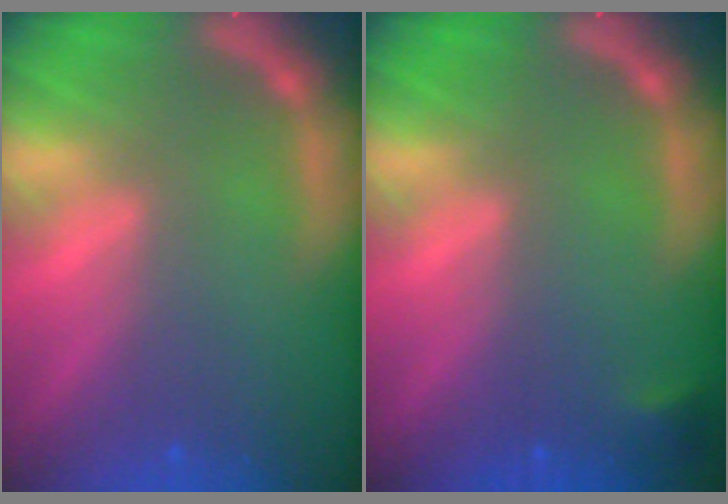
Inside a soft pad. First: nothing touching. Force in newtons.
{"total": 0.9}